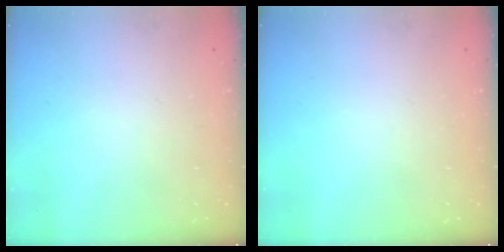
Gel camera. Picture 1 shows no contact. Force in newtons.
{"total": 0.0}